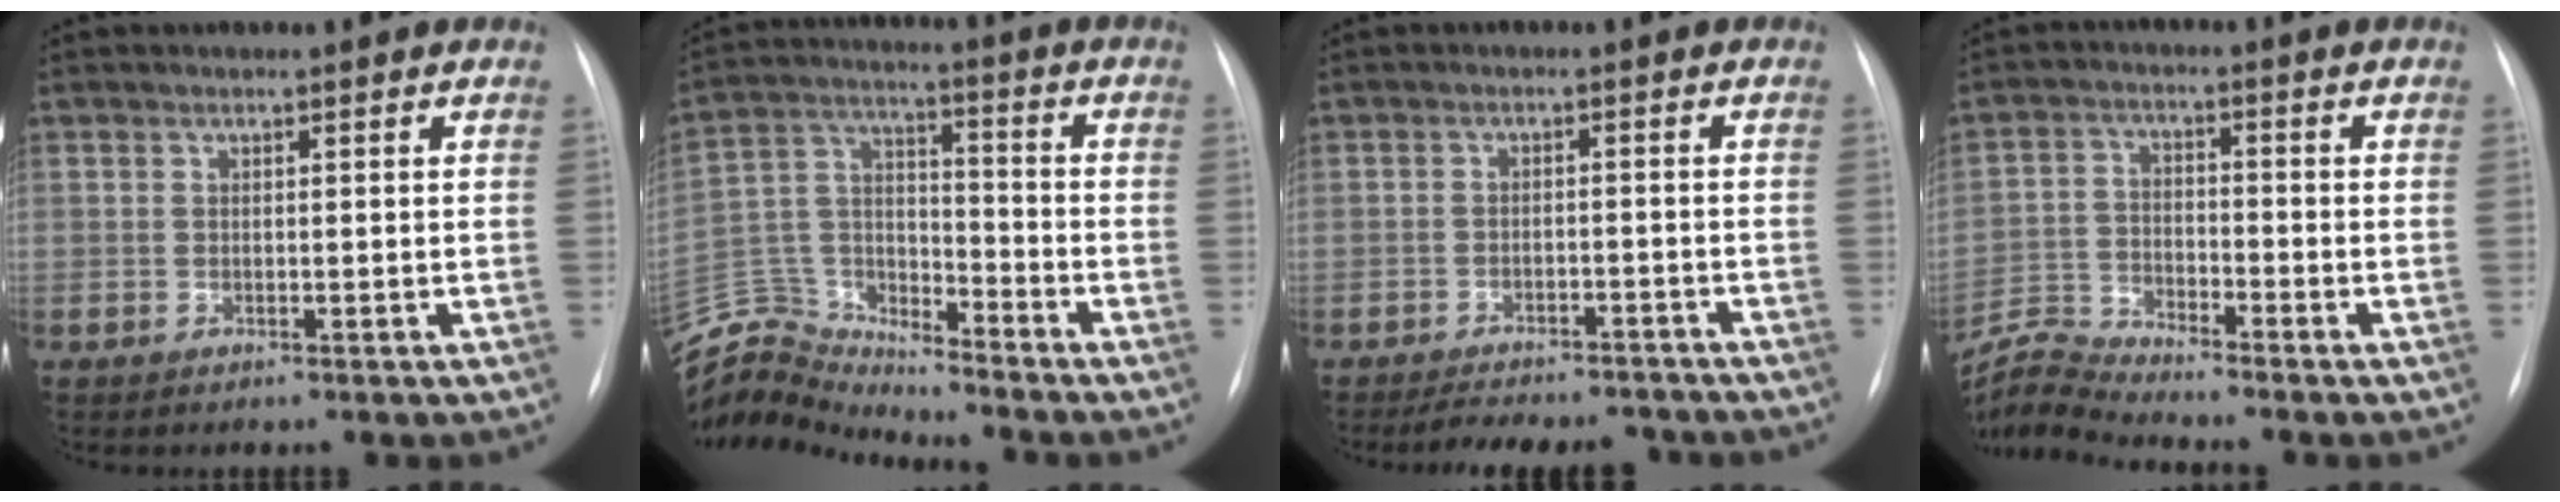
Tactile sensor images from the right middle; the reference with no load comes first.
{"total": 13.8, "force": [-13.6, 2.1, 0.2], "torque": [-0.019, 0.056, -0.256]}
{"total": 10.4, "force": [-9.6, 2.8, 3.1], "torque": [-0.051, 0.005, -0.121]}
{"total": 7.0, "force": [-6.7, -2.0, 0.0], "torque": [-0.019, -0.008, -0.133]}